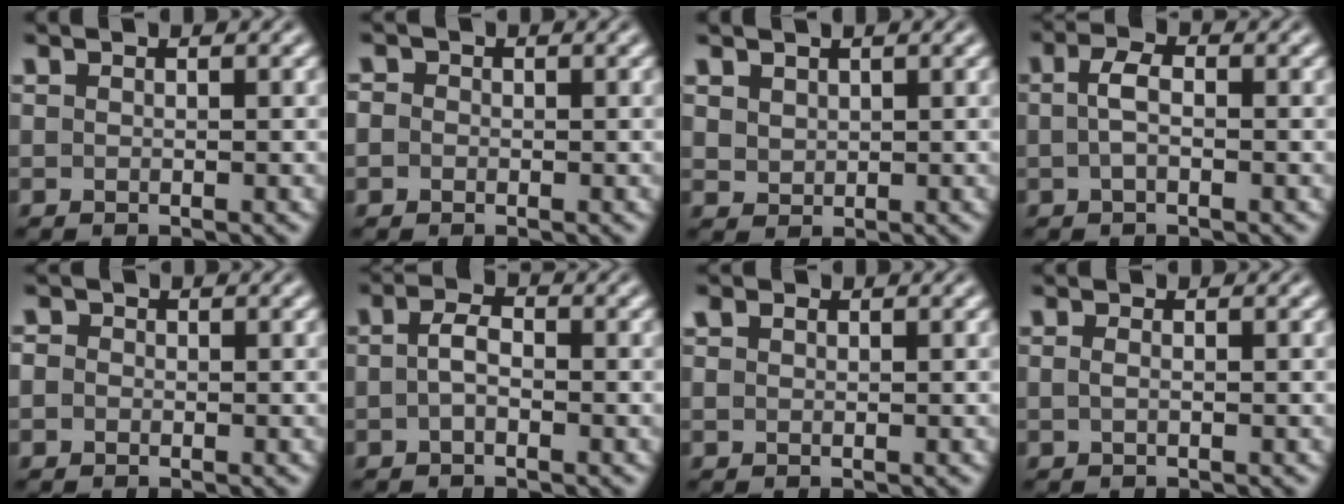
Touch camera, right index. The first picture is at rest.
{"total": 1.8, "force": [-0.4, 1.7, 0.5], "torque": [-0.016, -0.004, -0.010]}
{"total": 1.5, "force": [1.4, 0.3, 0.4], "torque": [-0.005, -0.004, 0.041]}
{"total": 1.9, "force": [-0.3, 0.4, 1.8], "torque": [-0.033, -0.002, -0.004]}
{"total": 1.8, "force": [-0.3, 1.7, 0.5], "torque": [-0.017, -0.004, -0.010]}
{"total": 1.8, "force": [-0.5, 0.6, 1.6], "torque": [-0.027, -0.004, -0.007]}
{"total": 0.8, "force": [0.7, 0.2, 0.4], "torque": [-0.002, 0.004, 0.017]}
{"total": 0.7, "force": [-0.3, -0.6, 0.4], "torque": [-0.011, -0.010, 0.003]}